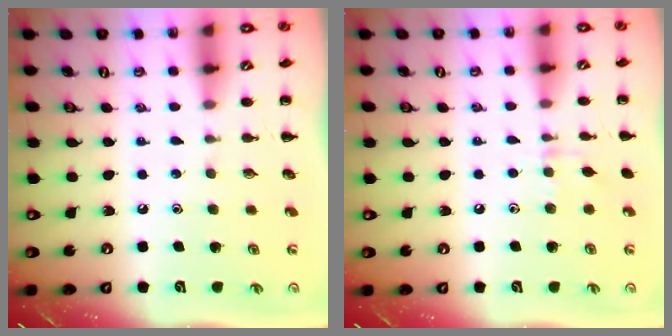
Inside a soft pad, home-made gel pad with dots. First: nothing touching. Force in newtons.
{"total": 5.8, "press": 5.4, "slide": 1.9}